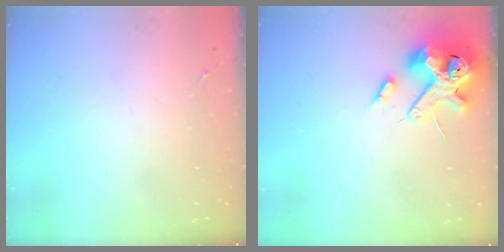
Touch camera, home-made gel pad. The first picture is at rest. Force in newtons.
{"total": 14.2, "press": 14.0, "slide": 2.3}